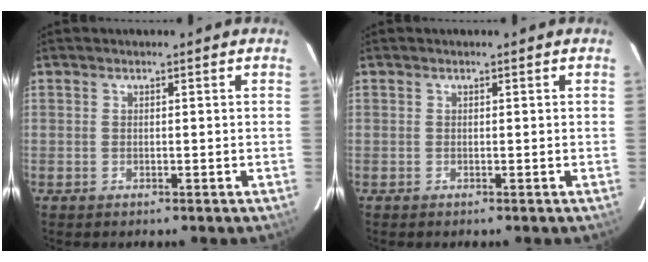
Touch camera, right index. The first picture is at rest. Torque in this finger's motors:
{"motor_torque": [-0.04, -0.04, 0.01, 0.01]}